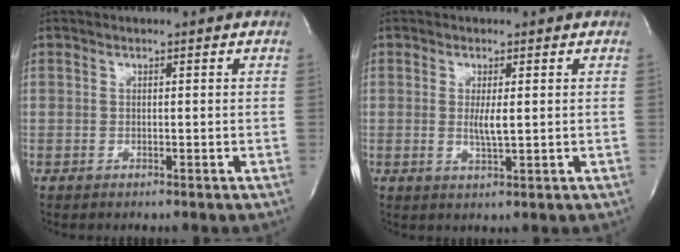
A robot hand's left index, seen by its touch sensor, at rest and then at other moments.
{"total": 2.6, "force": [0.1, 0.2, 2.6], "torque": [-0.055, -0.009, 0.003]}